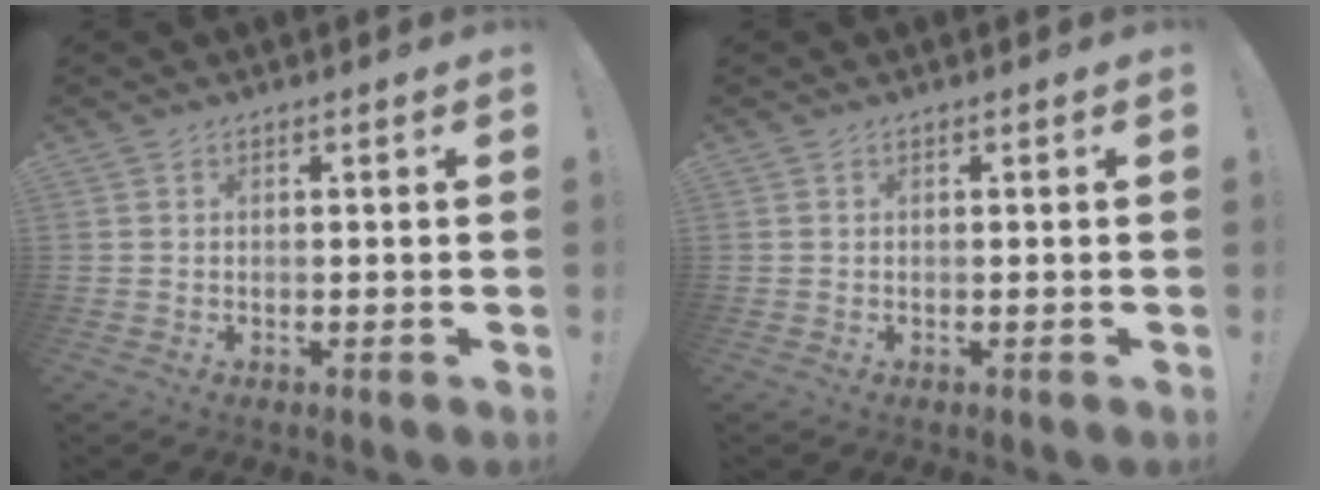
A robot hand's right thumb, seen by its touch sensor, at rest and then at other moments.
{"total": 0.0}